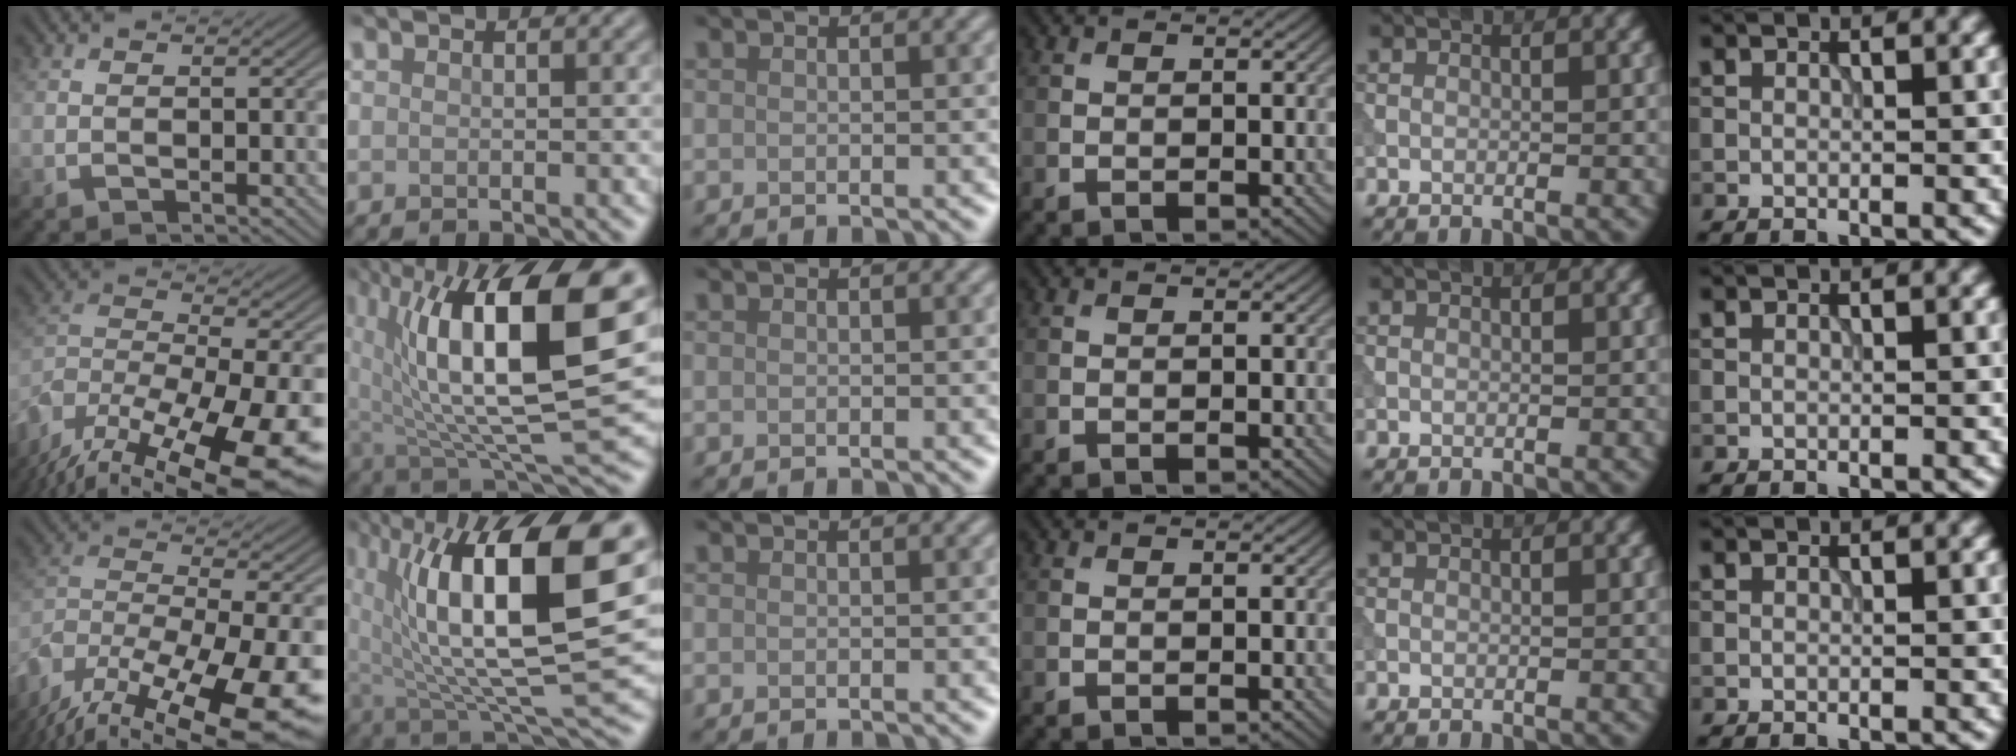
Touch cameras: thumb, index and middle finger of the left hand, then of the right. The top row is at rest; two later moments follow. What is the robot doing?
{"motion": "extract", "object": "tissue"}